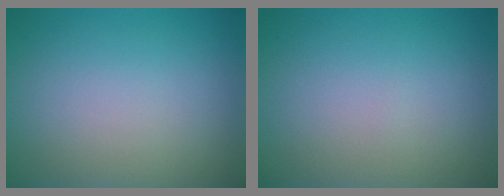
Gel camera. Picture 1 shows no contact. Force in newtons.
{"total": 0.0}